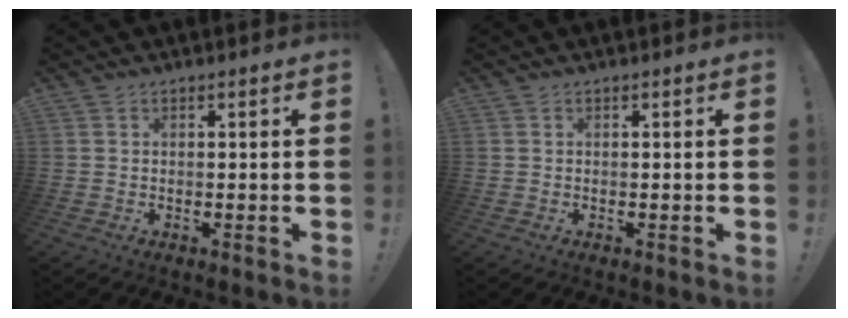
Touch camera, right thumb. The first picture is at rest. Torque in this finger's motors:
{"motor_torque": [-0.16, -0.03, -0.17, 0.10, 0.03]}